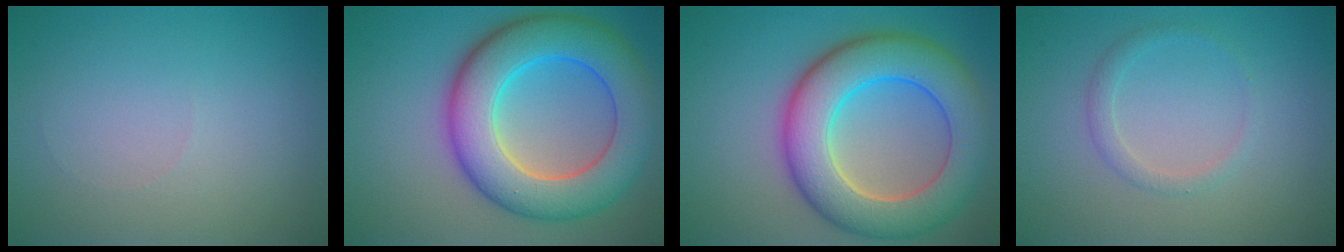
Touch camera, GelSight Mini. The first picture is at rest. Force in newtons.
{"total": 10.6, "press": 10.6, "slide": 0.3}
{"total": 10.2, "press": 10.2, "slide": 0.6}
{"total": 1.5, "press": 1.5, "slide": 0.1}